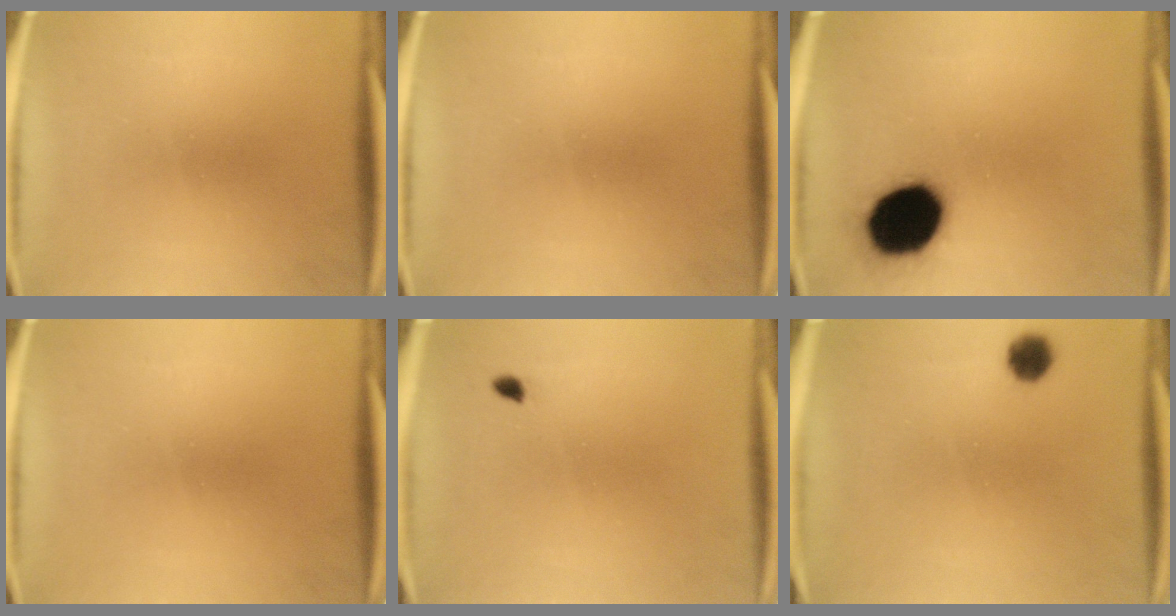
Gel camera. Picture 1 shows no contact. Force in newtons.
{"total": 0.0}
{"total": 19.1}
{"total": 0.0}
{"total": 0.9}
{"total": 4.2}